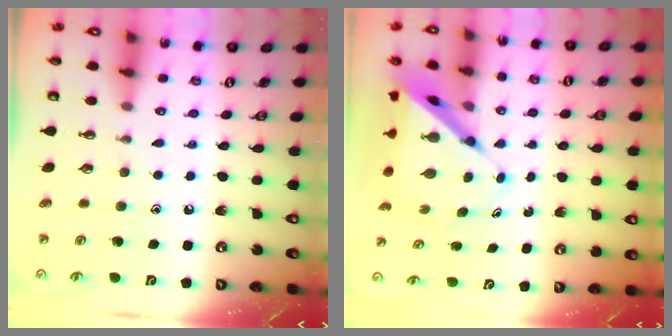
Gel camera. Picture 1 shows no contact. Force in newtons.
{"total": 7.3, "press": 7.3, "slide": 0.6}